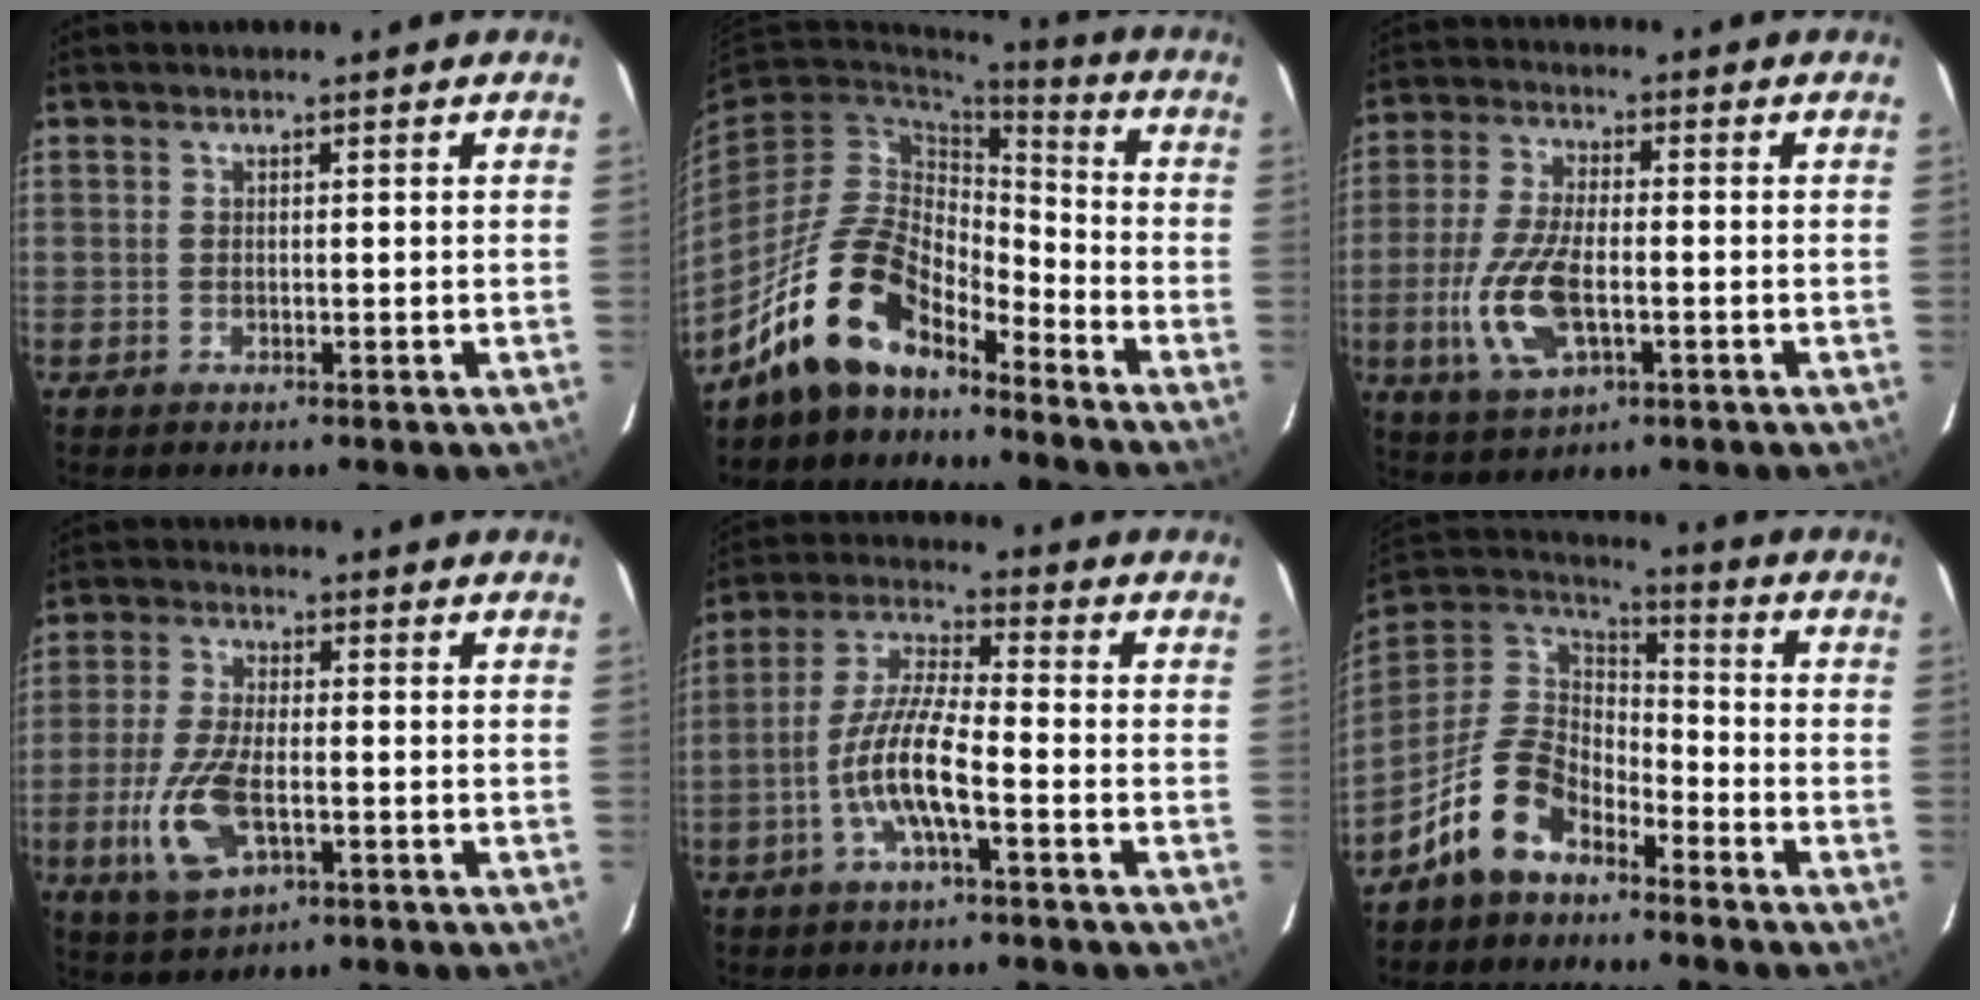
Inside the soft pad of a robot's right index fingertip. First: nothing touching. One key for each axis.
{"total": 14.4, "fx": -11.3, "fy": 5.9, "fz": 6.6, "tx": -0.130, "ty": 0.020, "tz": -0.213}
{"total": 11.7, "fx": -3.0, "fy": 5.0, "fz": 10.2, "tx": -0.221, "ty": -0.007, "tz": -0.055}
{"total": 10.9, "fx": -3.2, "fy": 4.7, "fz": 9.3, "tx": -0.205, "ty": -0.010, "tz": -0.058}
{"total": 10.0, "fx": -4.0, "fy": 1.6, "fz": 9.0, "tx": -0.192, "ty": 0.003, "tz": -0.078}
{"total": 13.1, "fx": -8.0, "fy": 7.6, "fz": 7.1, "tx": -0.168, "ty": 0.021, "tz": -0.152}